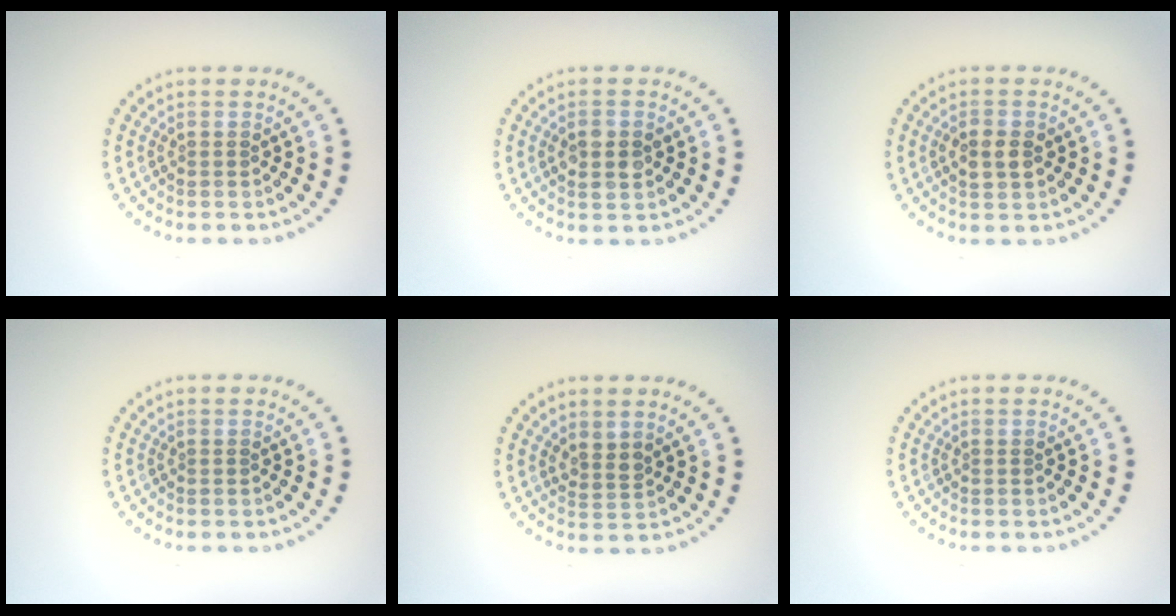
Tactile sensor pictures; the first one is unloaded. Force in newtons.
{"total": 2.1, "press": 2.1, "slide": 0.2}
{"total": 2.2, "press": 2.2, "slide": 0.1}
{"total": 0.0}
{"total": 1.6, "press": 1.3, "slide": 0.9}
{"total": 0.0}